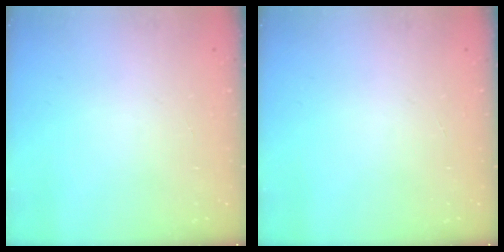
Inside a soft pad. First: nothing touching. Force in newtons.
{"total": 0.0}